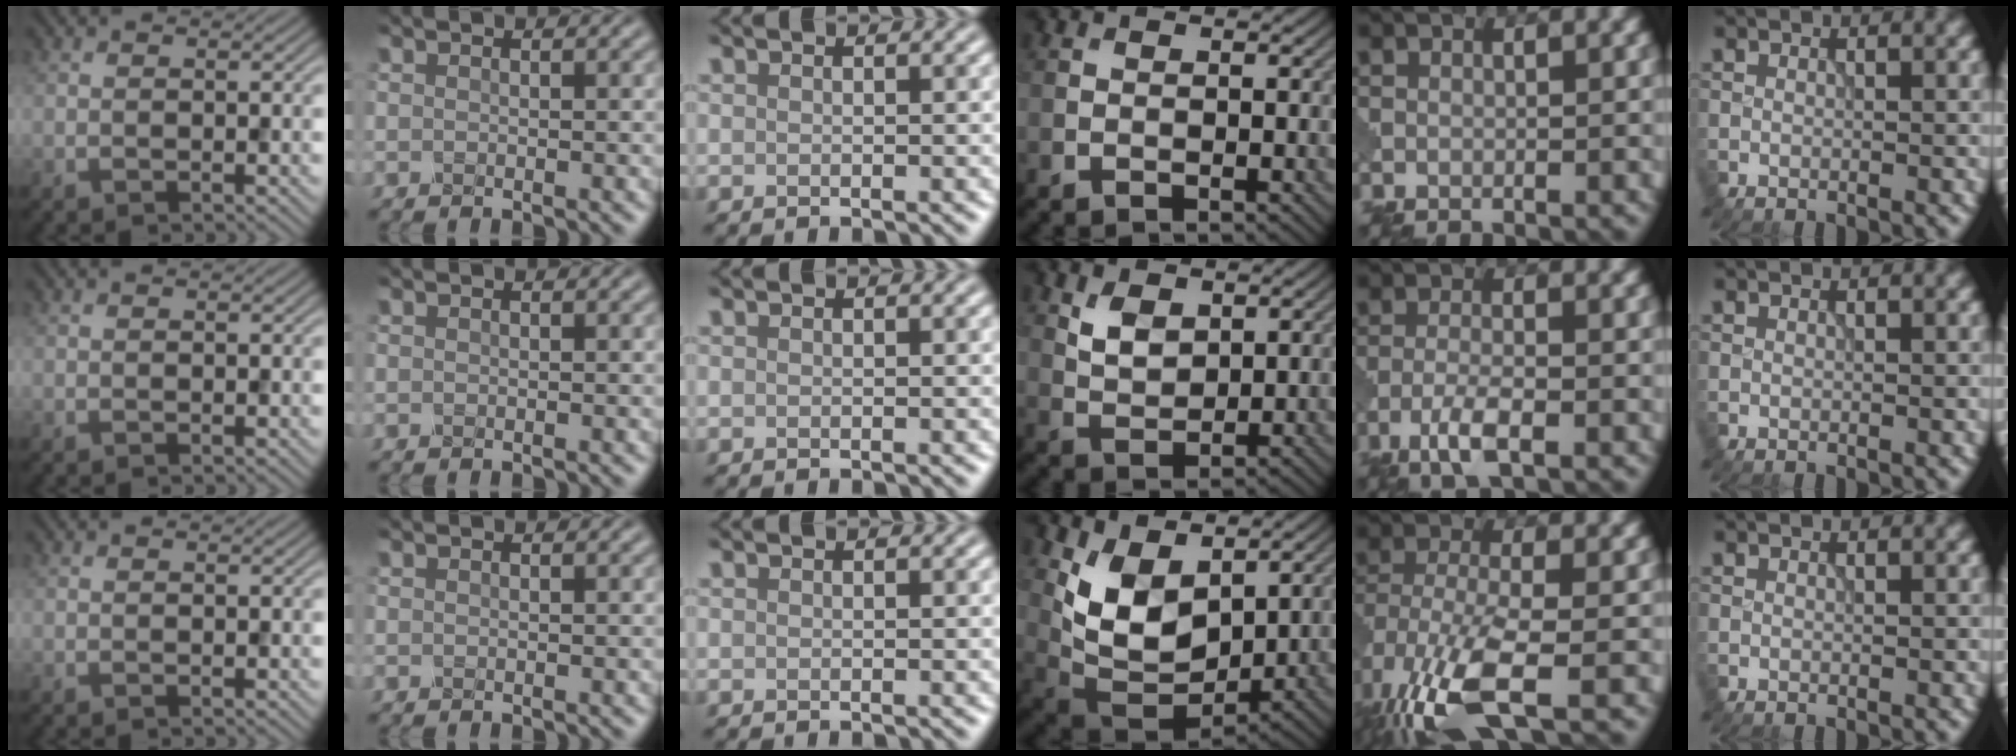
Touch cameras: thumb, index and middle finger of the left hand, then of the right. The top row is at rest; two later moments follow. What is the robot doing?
{"motion": "squeeze", "object": "clothespin"}